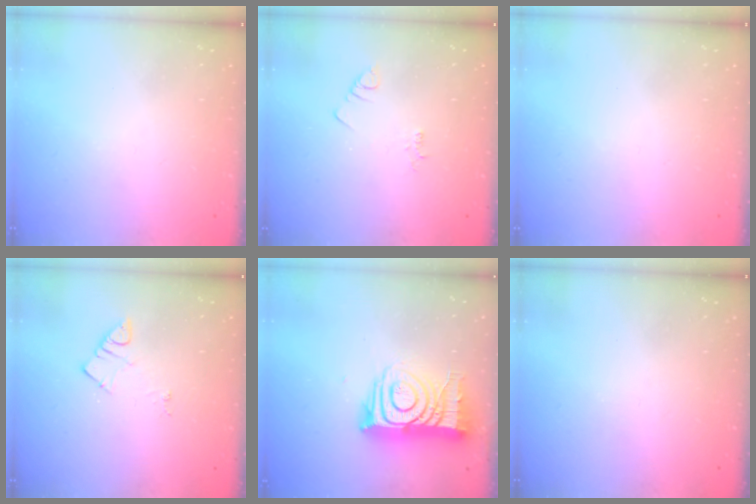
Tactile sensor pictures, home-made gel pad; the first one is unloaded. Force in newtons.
{"total": 1.9, "press": 1.9, "slide": 0.3}
{"total": 1.6, "press": 1.6, "slide": 0.1}
{"total": 3.8, "press": 3.8, "slide": 0.5}
{"total": 14.2, "press": 14.2, "slide": 1.2}
{"total": 0.0}